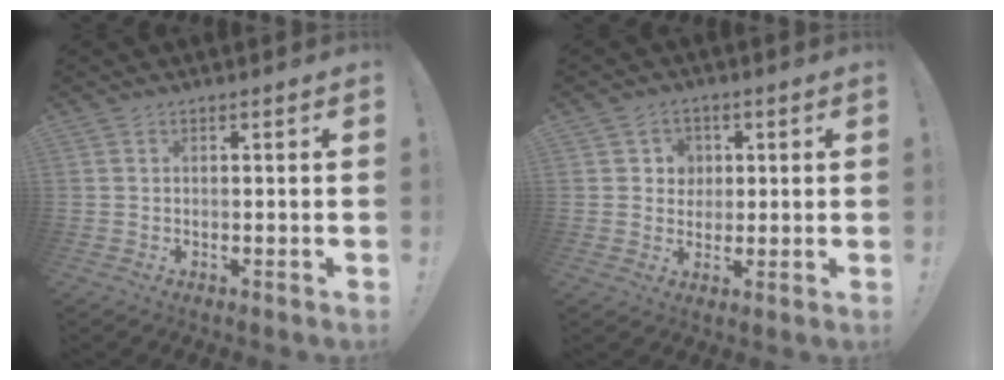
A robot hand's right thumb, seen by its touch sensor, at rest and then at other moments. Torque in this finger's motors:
{"motor_torque": [0.13, 0.02, 0.23, -0.05, -0.03]}